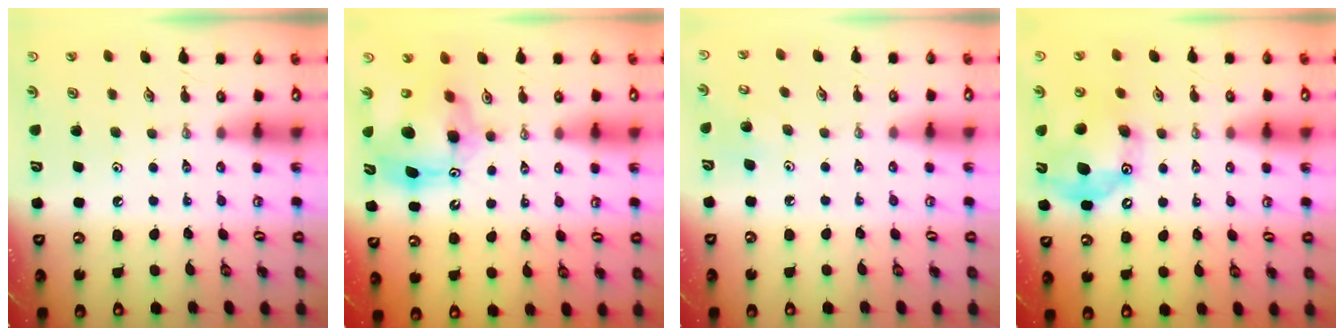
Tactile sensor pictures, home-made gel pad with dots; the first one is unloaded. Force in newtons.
{"total": 12.5, "press": 12.5, "slide": 1.1}
{"total": 7.0, "press": 7.0, "slide": 0.8}
{"total": 16.4, "press": 16.4, "slide": 0.3}